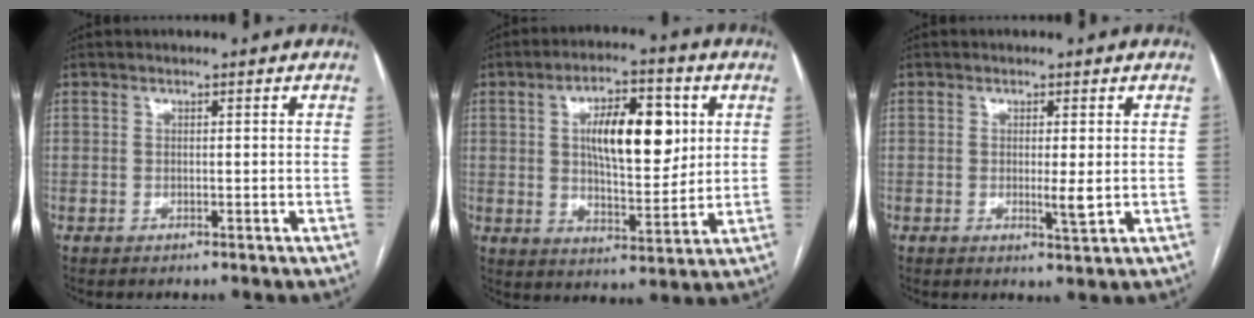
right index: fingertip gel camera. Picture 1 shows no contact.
{"total": 12.7, "force": [3.2, 4.8, 11.4], "torque": [-0.186, 0.013, 0.054]}
{"total": 2.6, "force": [-0.1, 0.1, 2.6], "torque": [-0.043, -0.007, 0.000]}